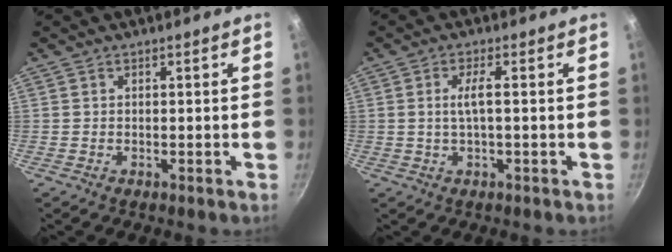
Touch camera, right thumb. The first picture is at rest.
{"total": 3.4, "force": [0.1, 0.5, 3.3], "torque": [-0.072, 0.008, 0.003]}